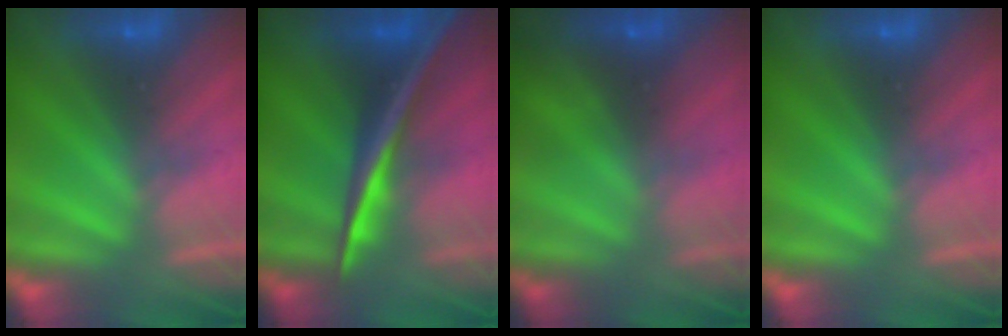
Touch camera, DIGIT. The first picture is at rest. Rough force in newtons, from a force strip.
{"total": 2.6}
{"total": 1.2}
{"total": 0.0}